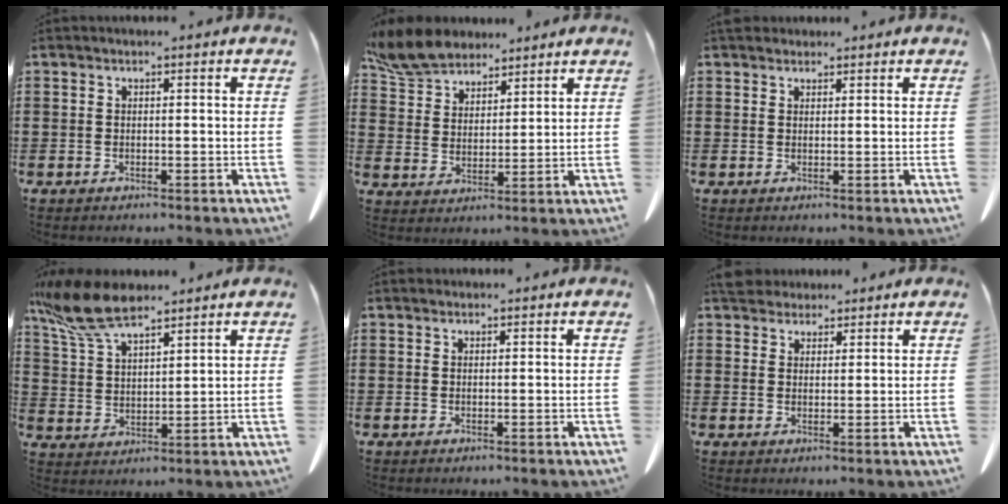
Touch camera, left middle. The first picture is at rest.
{"total": 7.9, "force": [7.1, 2.8, 2.2], "torque": [-0.075, -0.013, 0.135]}
{"total": 1.9, "force": [1.7, 0.8, 0.3], "torque": [-0.011, 0.002, 0.034]}
{"total": 10.3, "force": [7.9, 3.3, 5.9], "torque": [-0.149, -0.019, 0.147]}
{"total": 0.7, "force": [0.6, 0.3, 0.0], "torque": [-0.002, -0.001, 0.014]}
{"total": 4.0, "force": [3.7, 1.4, 0.5], "torque": [-0.015, -0.005, 0.073]}